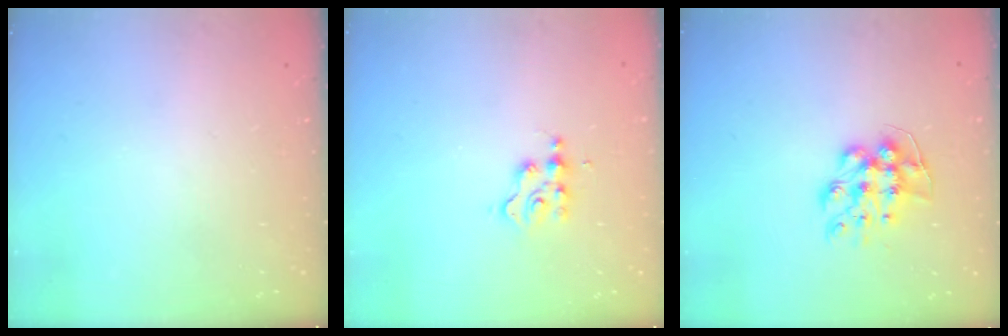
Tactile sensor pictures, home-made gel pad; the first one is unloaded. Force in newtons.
{"total": 3.0, "press": 3.0, "slide": 0.2}
{"total": 9.6, "press": 9.5, "slide": 0.8}